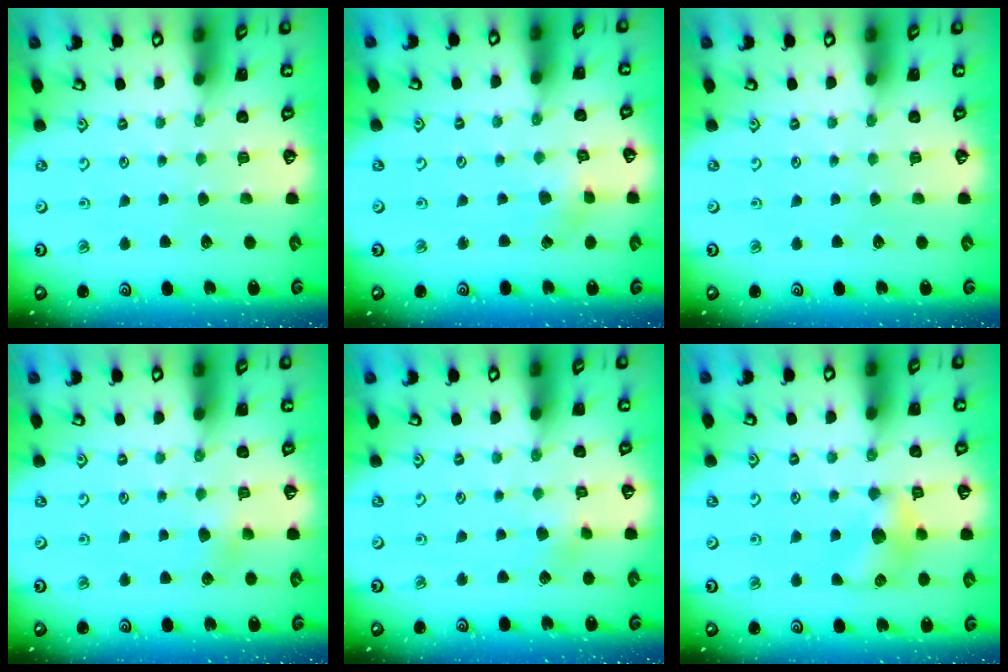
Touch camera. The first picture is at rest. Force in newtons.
{"total": 2.2, "press": 2.2, "slide": 0.3}
{"total": 0.0}
{"total": 3.4, "press": 3.4, "slide": 0.4}
{"total": 3.6, "press": 3.5, "slide": 0.9}
{"total": 9.8, "press": 9.8, "slide": 0.7}